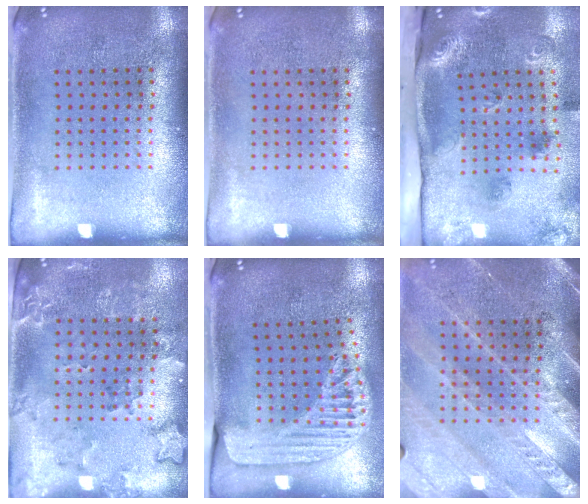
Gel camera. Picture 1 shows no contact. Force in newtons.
{"total": 0.0}
{"total": 2.5, "press": 1.9, "slide": 1.7}
{"total": 1.8, "press": 1.5, "slide": 0.9}
{"total": 1.6, "press": 1.5, "slide": 0.4}
{"total": 3.0, "press": 2.6, "slide": 1.4}